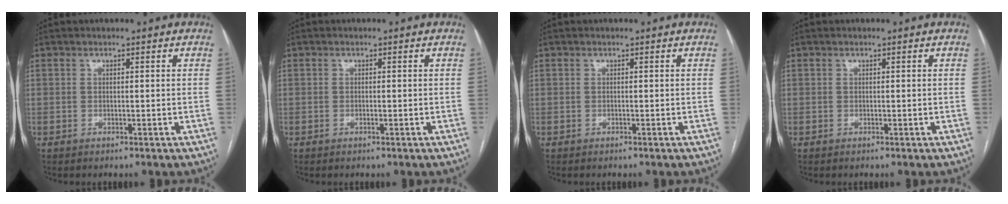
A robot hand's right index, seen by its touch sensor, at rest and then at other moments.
{"total": 0.0}
{"total": 0.0}
{"total": 0.0}